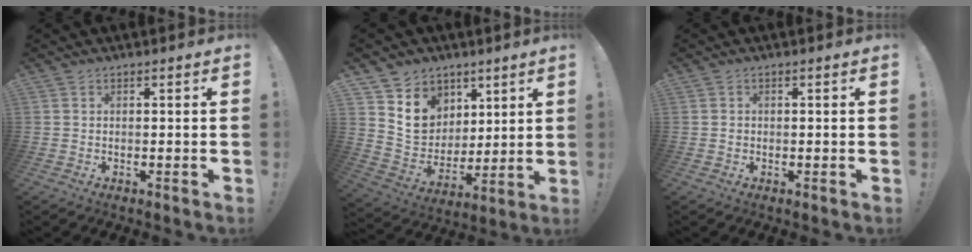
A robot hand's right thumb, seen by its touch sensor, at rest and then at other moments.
{"total": 12.4, "force": [6.6, 10.1, 2.5], "torque": [-0.036, -0.053, 0.139]}
{"total": 0.6, "force": [-0.3, 0.6, 0.0], "torque": [-0.007, 0.006, -0.004]}